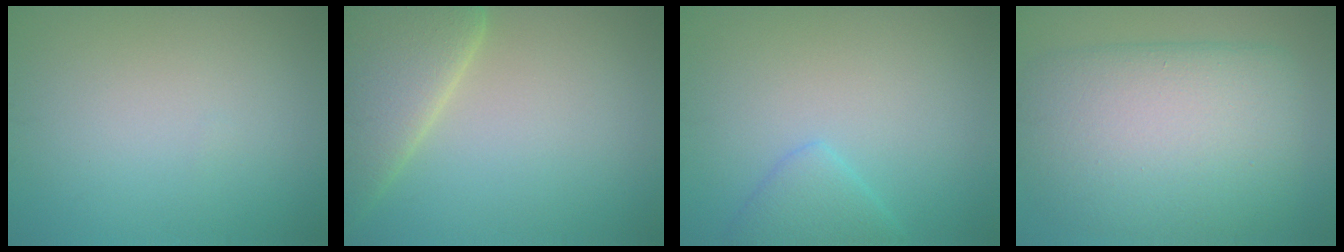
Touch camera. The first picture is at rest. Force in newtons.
{"total": 8.0, "press": 8.0, "slide": 0.7}
{"total": 2.3, "press": 2.3, "slide": 0.3}
{"total": 10.1, "press": 10.0, "slide": 0.7}